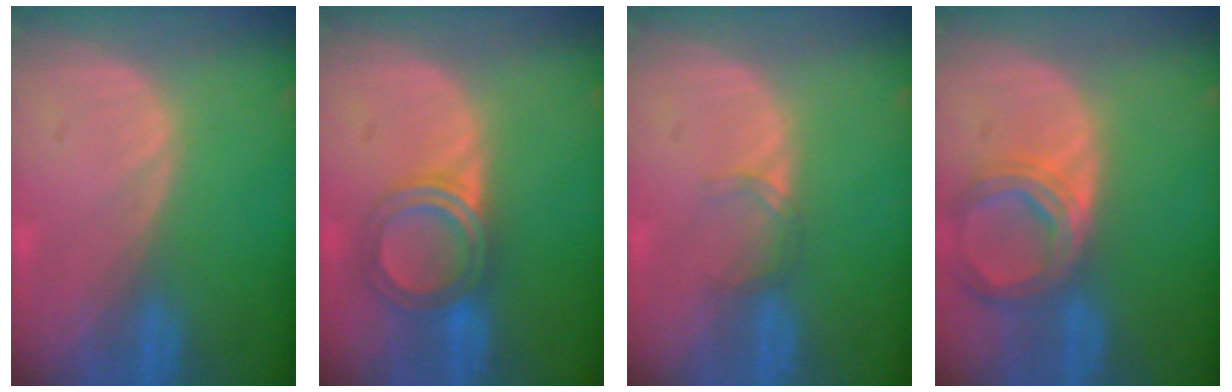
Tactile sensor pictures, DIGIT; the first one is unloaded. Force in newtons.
{"total": 5.5, "press": 5.4, "slide": 0.6}
{"total": 1.9, "press": 1.9, "slide": 0.3}
{"total": 6.9, "press": 6.3, "slide": 2.6}